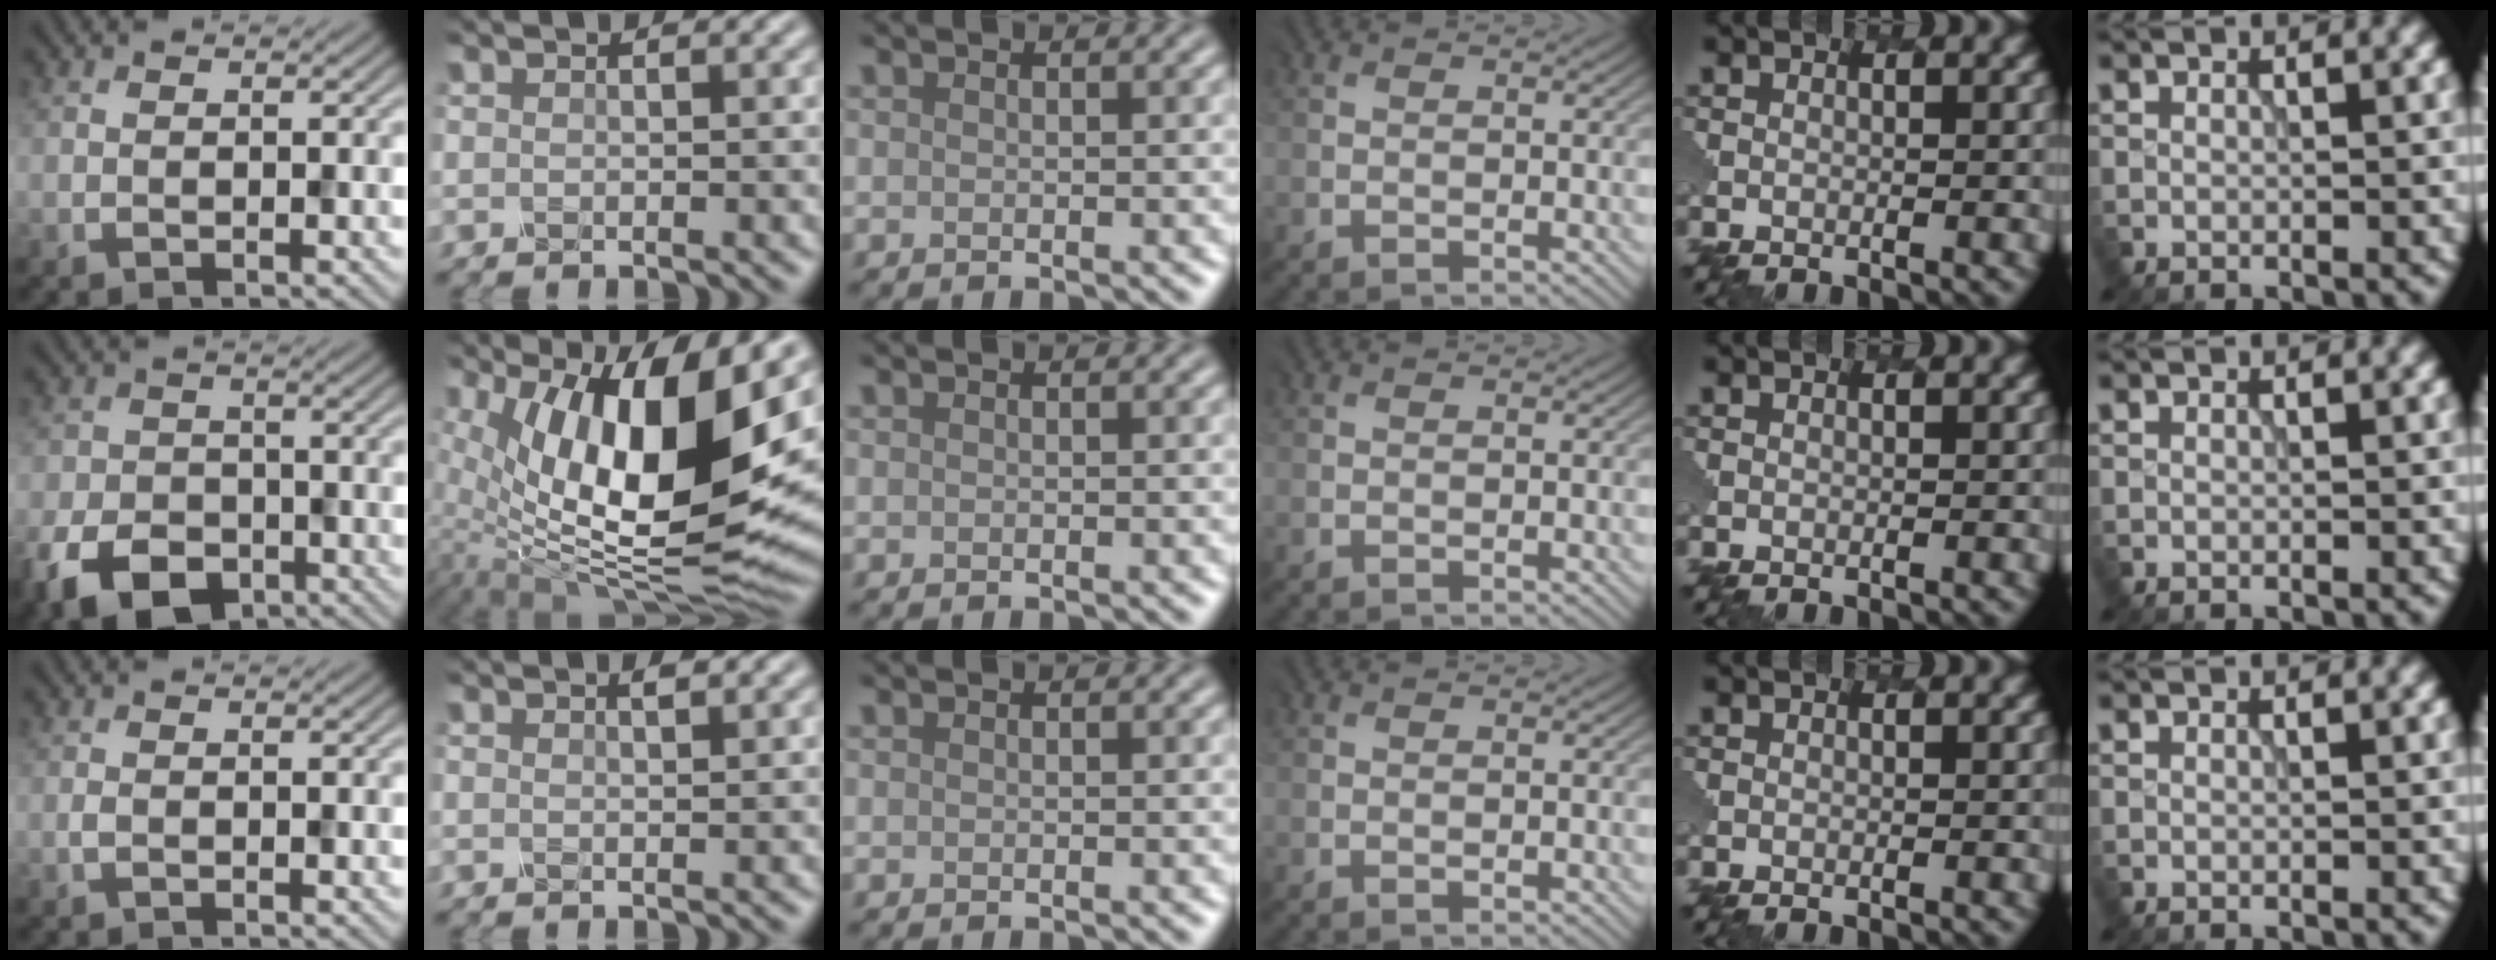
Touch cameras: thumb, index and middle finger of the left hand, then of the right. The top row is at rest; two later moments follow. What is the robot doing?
{"motion": "dispense", "object": "pipette"}